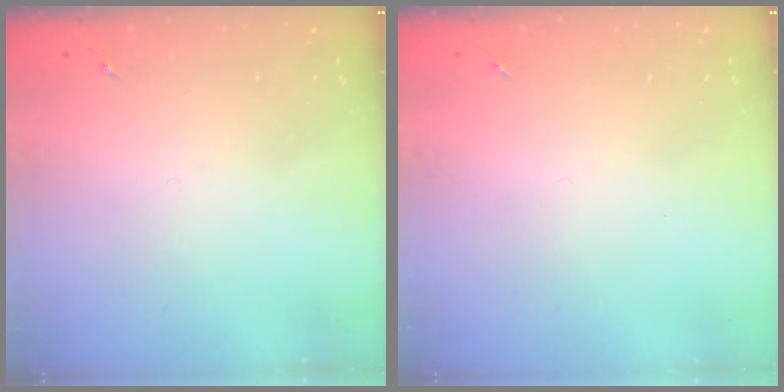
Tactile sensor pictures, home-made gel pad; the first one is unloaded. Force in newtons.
{"total": 0.0}